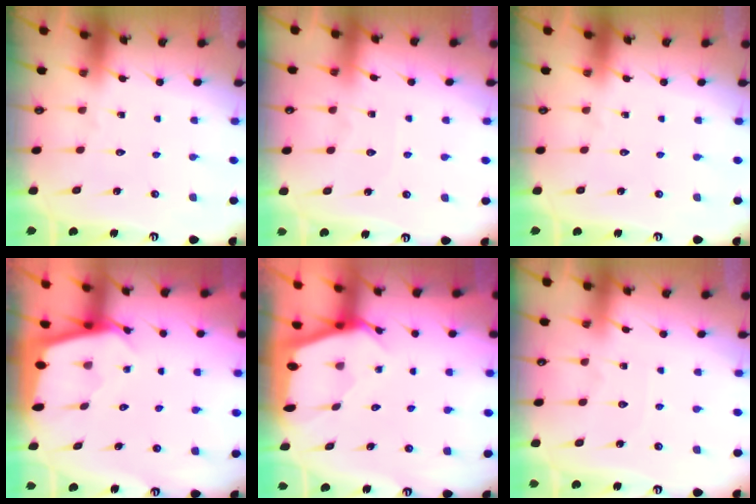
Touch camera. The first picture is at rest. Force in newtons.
{"total": 4.1, "press": 4.1, "slide": 0.5}
{"total": 0.0}
{"total": 2.4, "press": 2.4, "slide": 0.1}
{"total": 2.1, "press": 2.1, "slide": 0.1}
{"total": 2.7, "press": 2.7, "slide": 0.4}